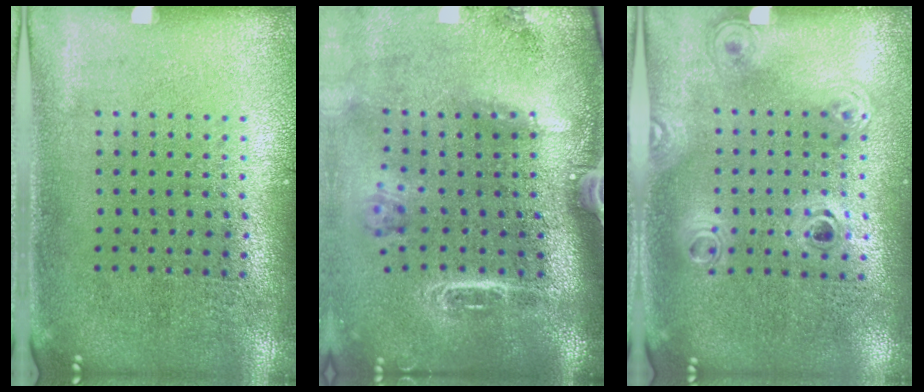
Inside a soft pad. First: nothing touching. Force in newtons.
{"total": 2.6, "press": 1.9, "slide": 1.7}
{"total": 1.2, "press": 1.0, "slide": 0.7}